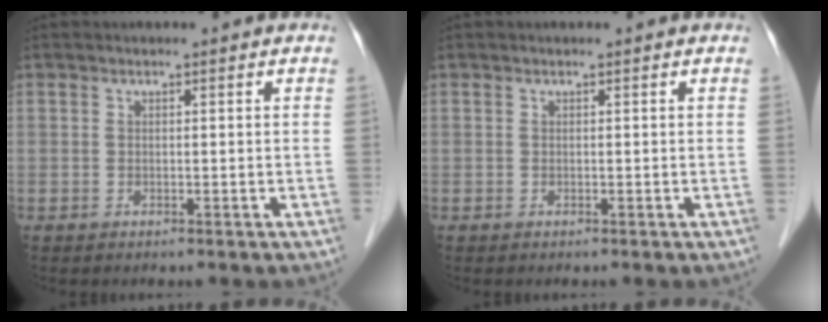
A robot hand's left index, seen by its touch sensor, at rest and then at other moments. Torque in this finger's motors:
{"motor_torque": [-0.02, 0.02, 0.00, 0.00]}